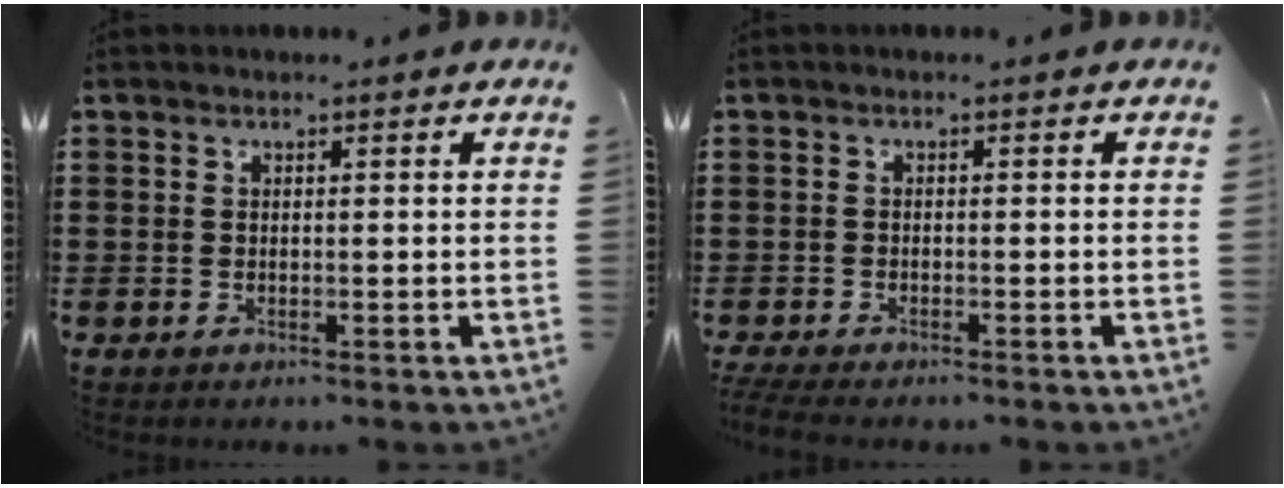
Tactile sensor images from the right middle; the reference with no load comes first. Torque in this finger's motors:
{"motor_torque": [0.90, -0.17, 0.45, 0.13]}